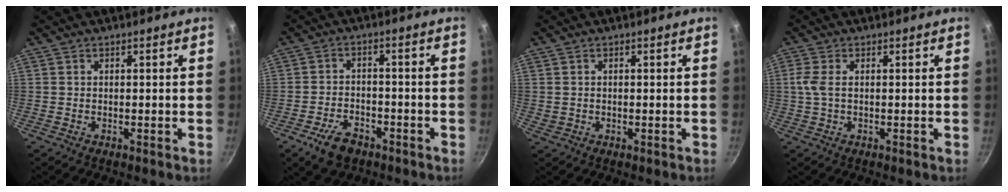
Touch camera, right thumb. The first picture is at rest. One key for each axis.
{"total": 7.4, "fx": -4.5, "fy": 4.7, "fz": 3.5, "tx": -0.059, "ty": 0.033, "tz": -0.078}
{"total": 0.7, "fx": 0.0, "fy": 0.3, "fz": 0.6, "tx": -0.010, "ty": 0.003, "tz": 0.003}
{"total": 3.1, "fx": 0.3, "fy": 1.5, "fz": 2.7, "tx": -0.069, "ty": 0.005, "tz": 0.003}